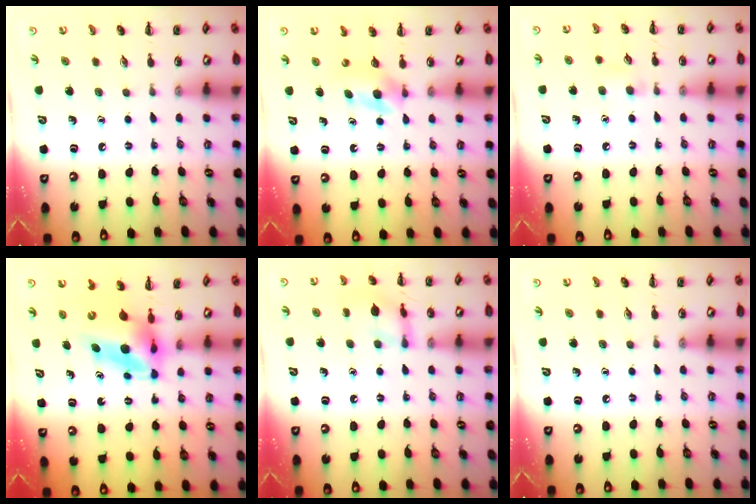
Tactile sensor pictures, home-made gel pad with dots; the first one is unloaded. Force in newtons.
{"total": 3.9, "press": 3.6, "slide": 1.3}
{"total": 5.7, "press": 5.3, "slide": 2.1}
{"total": 5.3, "press": 5.0, "slide": 1.5}
{"total": 10.0, "press": 10.0, "slide": 0.6}
{"total": 0.0}